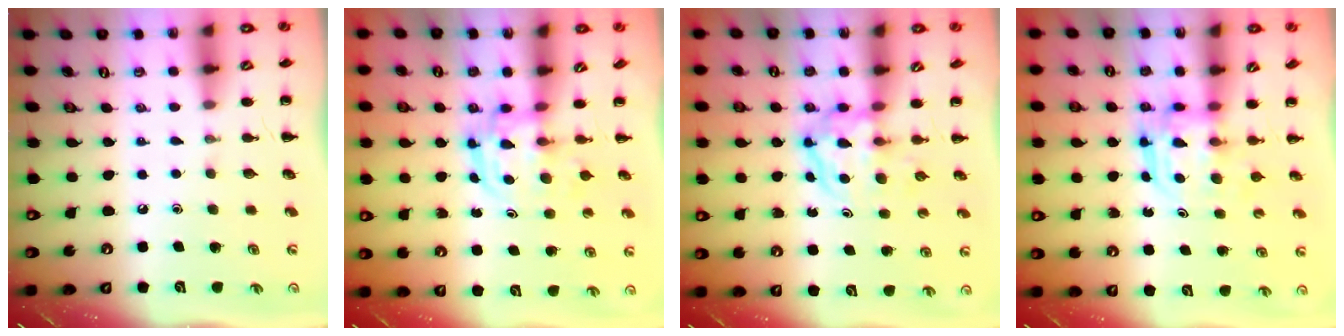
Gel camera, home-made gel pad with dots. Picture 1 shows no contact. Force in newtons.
{"total": 2.7, "press": 2.7, "slide": 0.3}
{"total": 3.8, "press": 3.7, "slide": 0.4}
{"total": 3.2, "press": 3.2, "slide": 0.2}